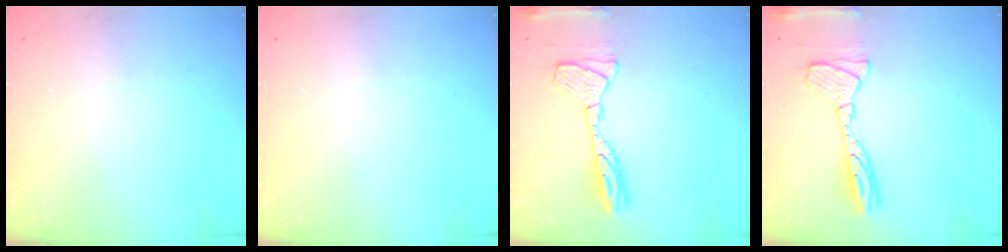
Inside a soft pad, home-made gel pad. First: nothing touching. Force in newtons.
{"total": 0.0}
{"total": 14.2, "press": 14.1, "slide": 1.2}
{"total": 14.2, "press": 14.1, "slide": 1.2}